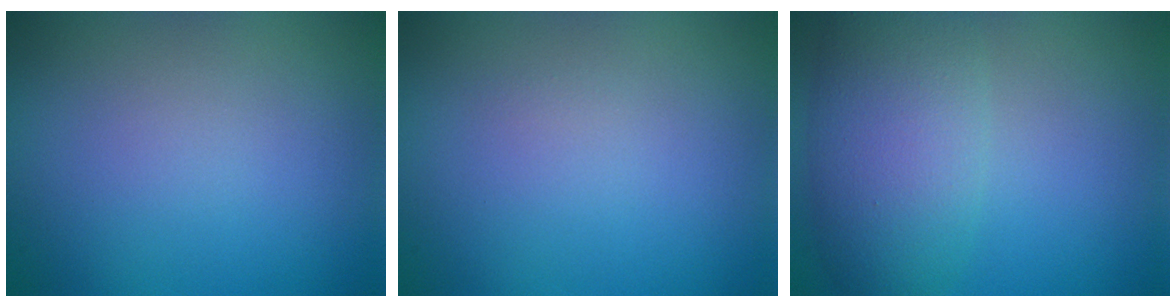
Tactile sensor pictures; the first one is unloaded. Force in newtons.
{"total": 0.0}
{"total": 6.3, "press": 6.3, "slide": 0.1}